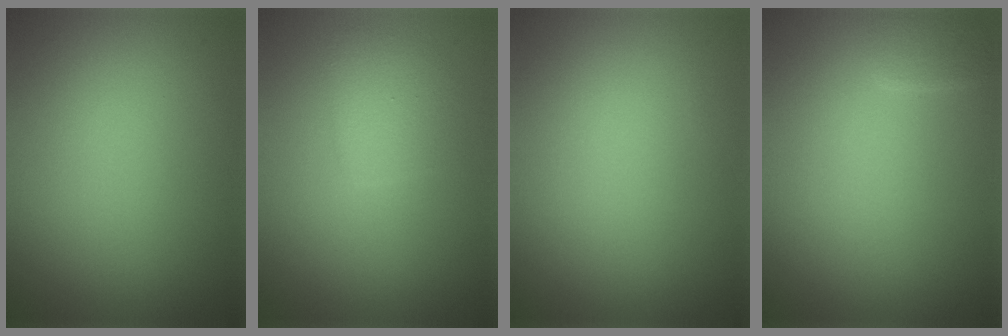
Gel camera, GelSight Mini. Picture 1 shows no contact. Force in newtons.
{"total": 2.2, "press": 2.2, "slide": 0.1}
{"total": 0.0}
{"total": 1.2, "press": 1.2, "slide": 0.1}